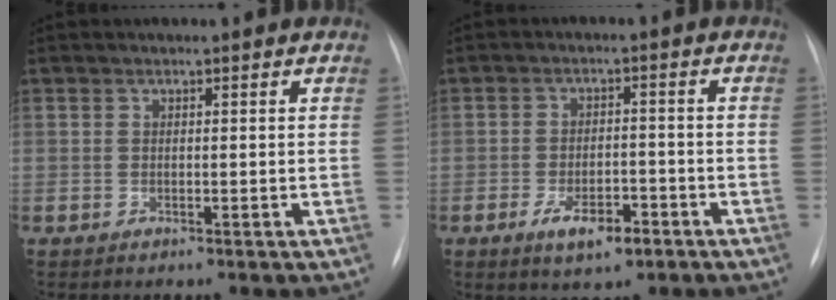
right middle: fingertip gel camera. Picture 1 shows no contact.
{"total": 6.0, "force": [-3.3, 2.6, 4.3], "torque": [-0.077, -0.004, -0.048]}